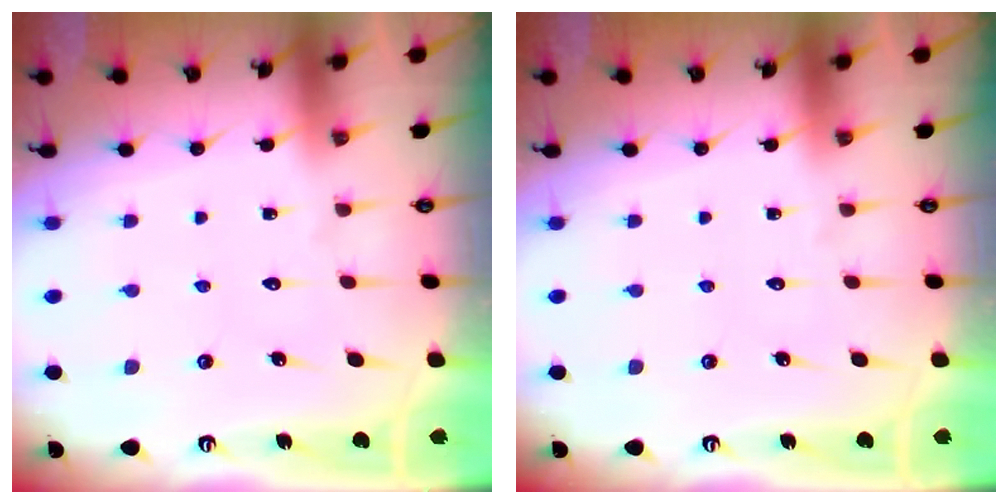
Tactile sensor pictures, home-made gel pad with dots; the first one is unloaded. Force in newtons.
{"total": 0.0}